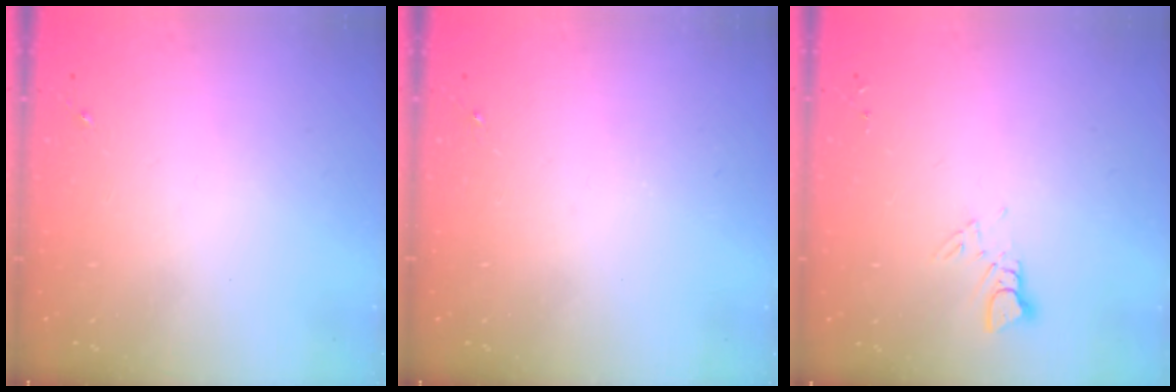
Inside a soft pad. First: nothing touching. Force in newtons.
{"total": 0.0}
{"total": 3.2, "press": 3.2, "slide": 0.3}